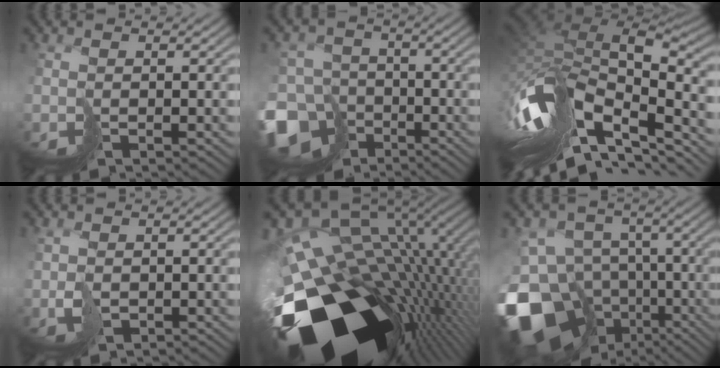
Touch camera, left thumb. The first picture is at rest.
{"total": 16.1, "force": [-8.5, 11.8, 7.0], "torque": [-0.184, -0.059, -0.148]}
{"total": 17.0, "force": [-5.8, 8.7, 13.5], "torque": [-0.315, -0.013, -0.095]}
{"total": 2.8, "force": [-0.1, 2.0, 2.0], "torque": [-0.050, -0.006, 0.000]}
{"total": 21.7, "force": [-7.7, 12.8, 15.7], "torque": [-0.281, -0.047, -0.080]}
{"total": 19.4, "force": [-9.8, 13.3, 10.1], "torque": [-0.251, -0.027, -0.139]}